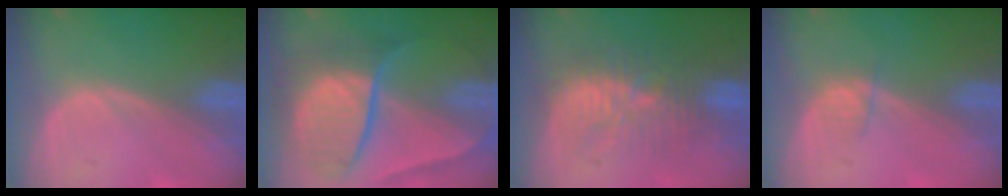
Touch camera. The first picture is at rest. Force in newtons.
{"total": 10.7, "press": 10.6, "slide": 1.0}
{"total": 9.2, "press": 8.9, "slide": 2.1}
{"total": 1.4, "press": 1.3, "slide": 0.6}